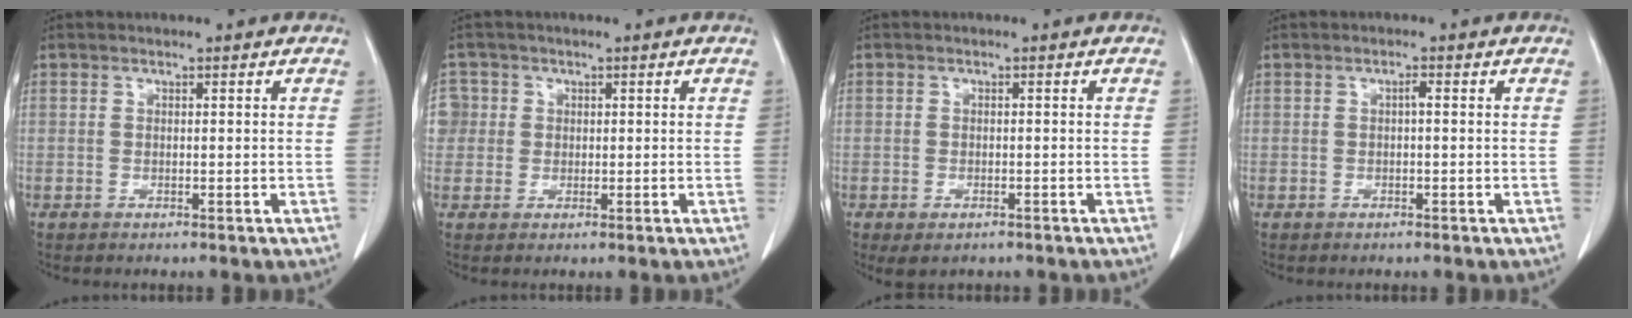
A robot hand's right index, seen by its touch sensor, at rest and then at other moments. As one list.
[{"total": 3.2, "force": [0.3, 3.2, 0.0], "torque": [0.014, 0.011, 0.005]}, {"total": 2.8, "force": [-1.8, 1.4, 1.6], "torque": [-0.026, -0.005, -0.019]}, {"total": 0.8, "force": [0.0, 0.2, 0.8], "torque": [-0.013, 0.002, 0.000]}]